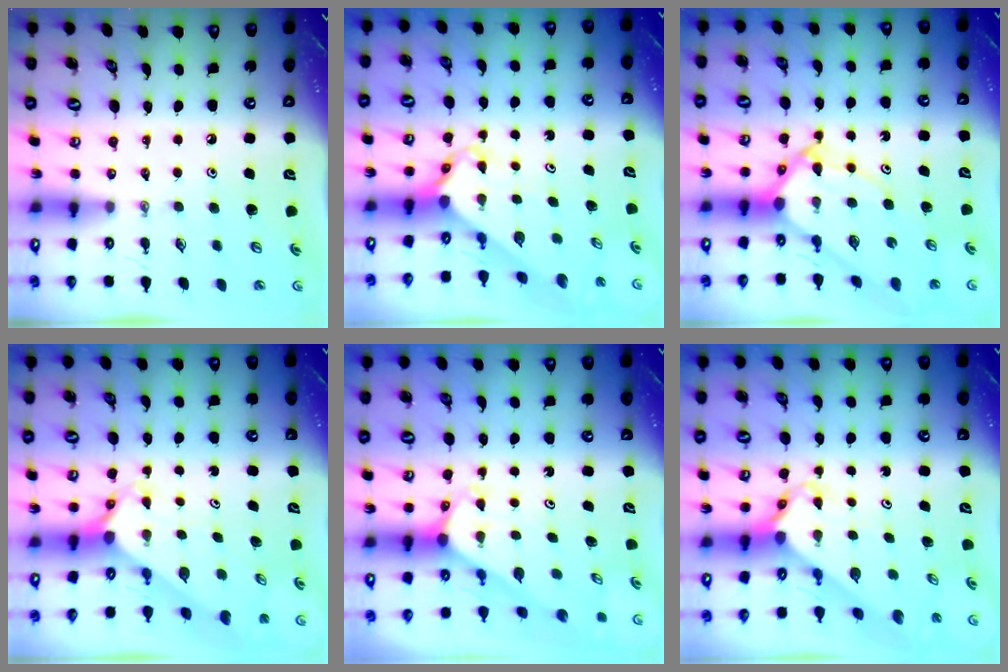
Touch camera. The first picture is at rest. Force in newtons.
{"total": 2.8, "press": 2.8, "slide": 0.2}
{"total": 9.9, "press": 9.8, "slide": 0.9}
{"total": 2.7, "press": 2.7, "slide": 0.3}
{"total": 2.0, "press": 2.0, "slide": 0.1}
{"total": 2.8, "press": 2.8, "slide": 0.2}